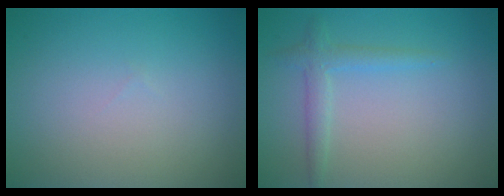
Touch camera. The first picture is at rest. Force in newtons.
{"total": 1.9, "press": 1.9, "slide": 0.1}